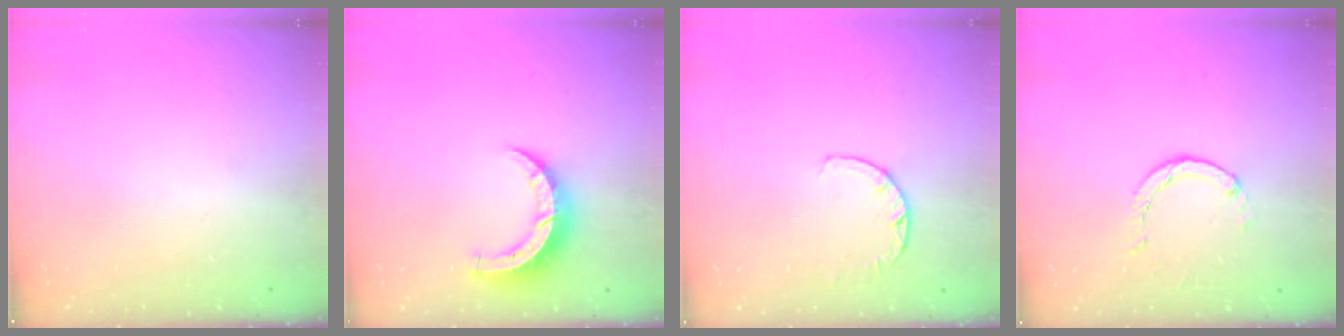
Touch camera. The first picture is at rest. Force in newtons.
{"total": 7.7, "press": 7.7, "slide": 0.5}
{"total": 3.0, "press": 2.9, "slide": 0.4}
{"total": 2.0, "press": 2.0, "slide": 0.2}